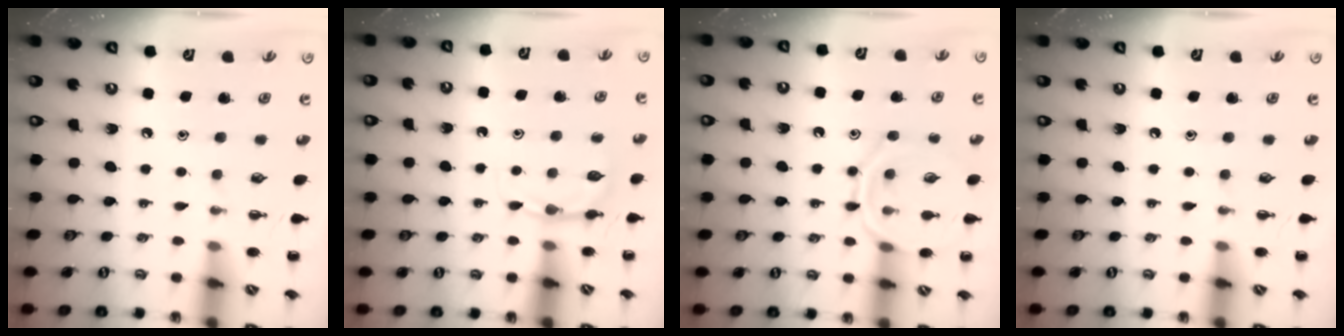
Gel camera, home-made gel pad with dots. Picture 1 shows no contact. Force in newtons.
{"total": 5.9, "press": 5.7, "slide": 1.7}
{"total": 11.4, "press": 11.4, "slide": 0.8}
{"total": 0.0}